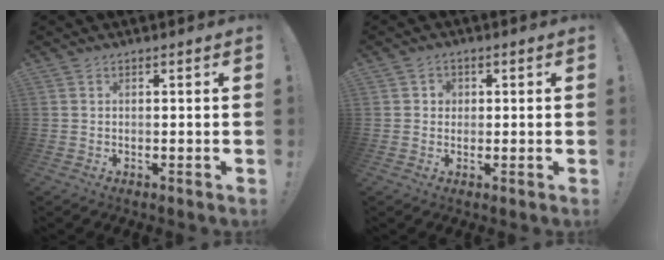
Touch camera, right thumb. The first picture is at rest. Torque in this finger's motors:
{"motor_torque": [0.02, 0.16, 0.25, -0.12, -0.01]}